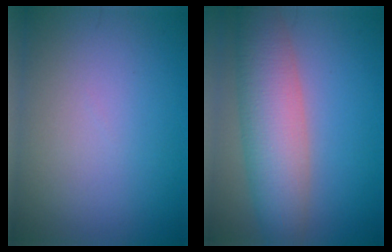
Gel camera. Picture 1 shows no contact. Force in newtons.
{"total": 7.5, "press": 7.5, "slide": 0.4}